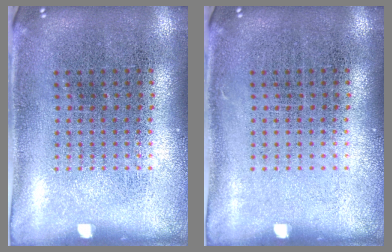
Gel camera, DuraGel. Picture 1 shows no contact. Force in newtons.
{"total": 0.0}